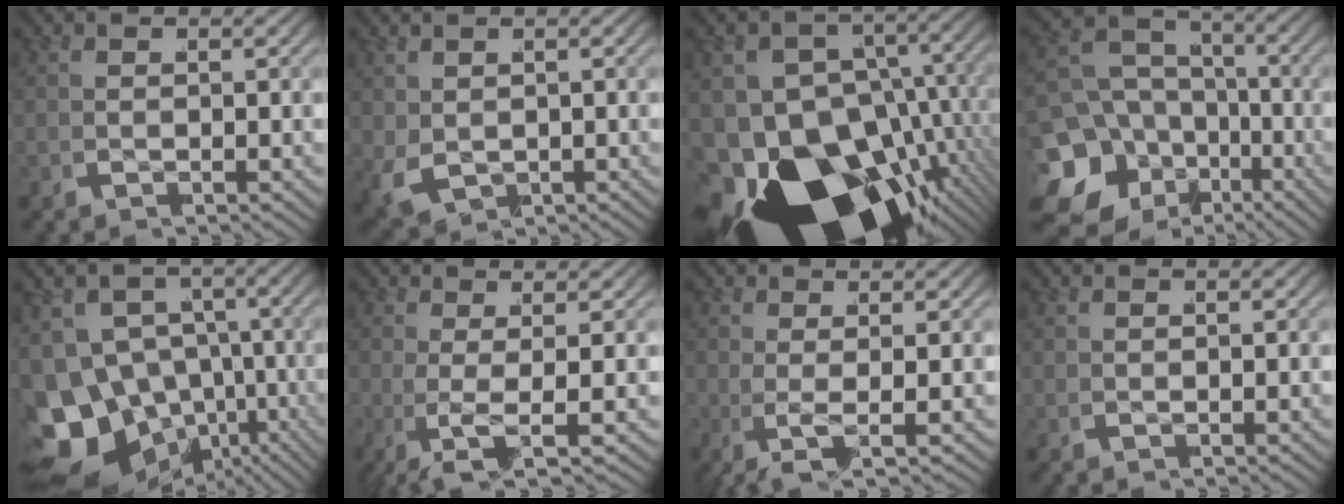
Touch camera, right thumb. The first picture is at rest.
{"total": 3.4, "force": [-0.9, 2.7, 1.7], "torque": [-0.050, -0.025, 0.003]}
{"total": 26.6, "force": [-8.9, 17.8, 17.6], "torque": [-0.338, -0.115, -0.107]}
{"total": 13.8, "force": [-3.7, 11.5, 6.8], "torque": [-0.158, -0.056, -0.051]}
{"total": 19.3, "force": [-6.1, 15.6, 9.7], "torque": [-0.230, -0.106, -0.082]}
{"total": 4.2, "force": [-0.5, 0.8, 4.1], "torque": [-0.095, -0.012, -0.006]}
{"total": 2.6, "force": [-0.2, 0.2, 2.6], "torque": [-0.066, -0.010, -0.001]}
{"total": 0.0}